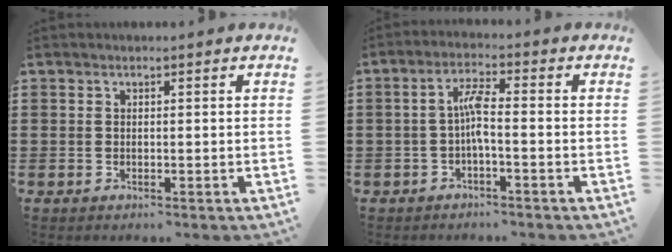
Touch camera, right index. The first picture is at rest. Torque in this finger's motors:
{"motor_torque": [0.95, -0.66, 0.17, 0.14]}